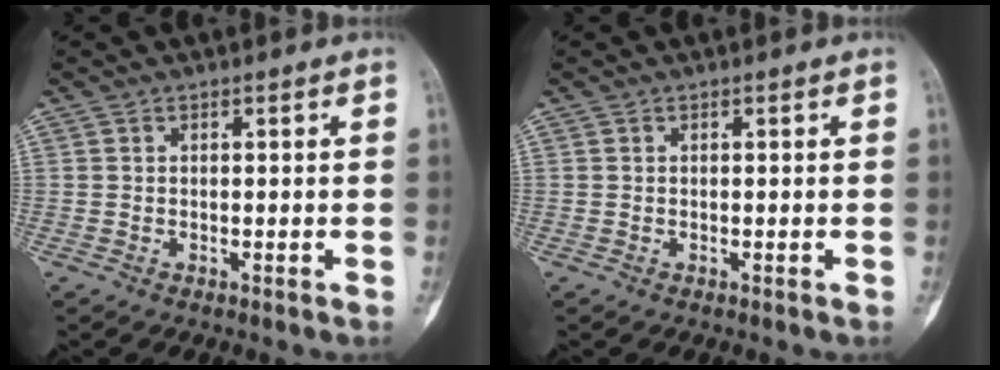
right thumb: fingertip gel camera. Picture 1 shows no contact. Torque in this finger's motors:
{"motor_torque": [0.05, 0.06, -0.03, -0.09, 0.00]}